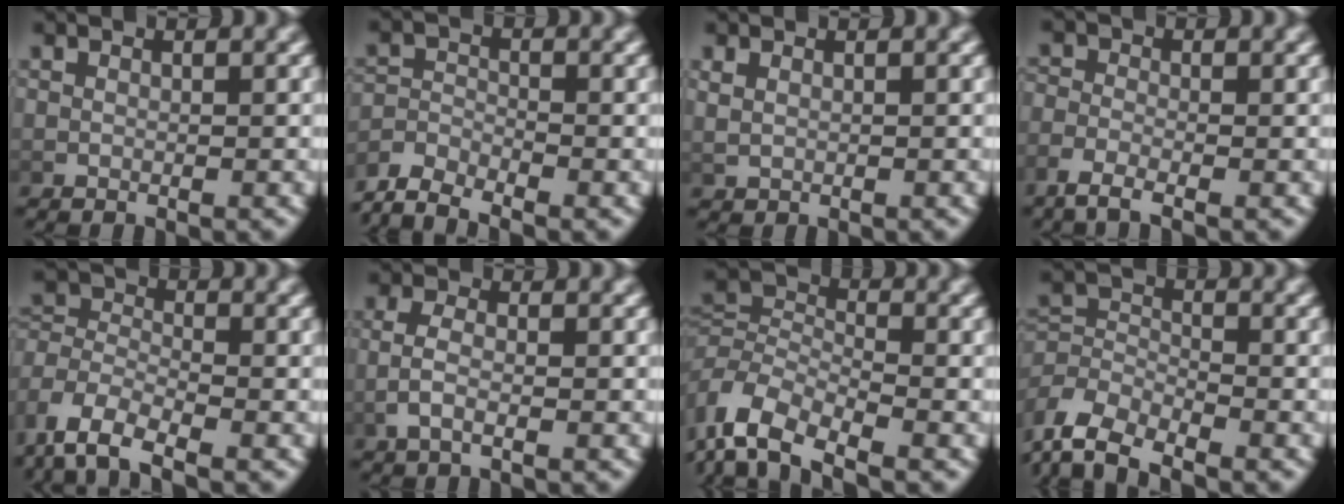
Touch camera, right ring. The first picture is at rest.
{"total": 4.0, "force": [-3.2, 2.0, 1.6], "torque": [-0.036, -0.014, -0.052]}
{"total": 1.2, "force": [0.7, 0.8, 0.6], "torque": [-0.018, -0.002, 0.021]}
{"total": 2.3, "force": [-1.7, 0.7, 1.3], "torque": [-0.030, -0.009, -0.032]}
{"total": 5.2, "force": [-1.5, 4.2, 2.6], "torque": [-0.086, -0.033, -0.022]}
{"total": 2.5, "force": [-0.5, 1.2, 2.2], "torque": [-0.057, -0.010, -0.003]}
{"total": 6.9, "force": [-3.6, 4.8, 3.3], "torque": [-0.093, -0.036, -0.053]}
{"total": 7.0, "force": [-4.1, 5.0, 2.8], "torque": [-0.086, -0.042, -0.058]}